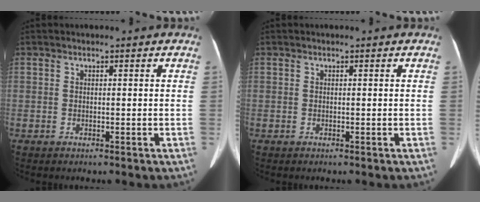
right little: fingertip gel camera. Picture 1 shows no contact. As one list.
[{"total": 0.0}]